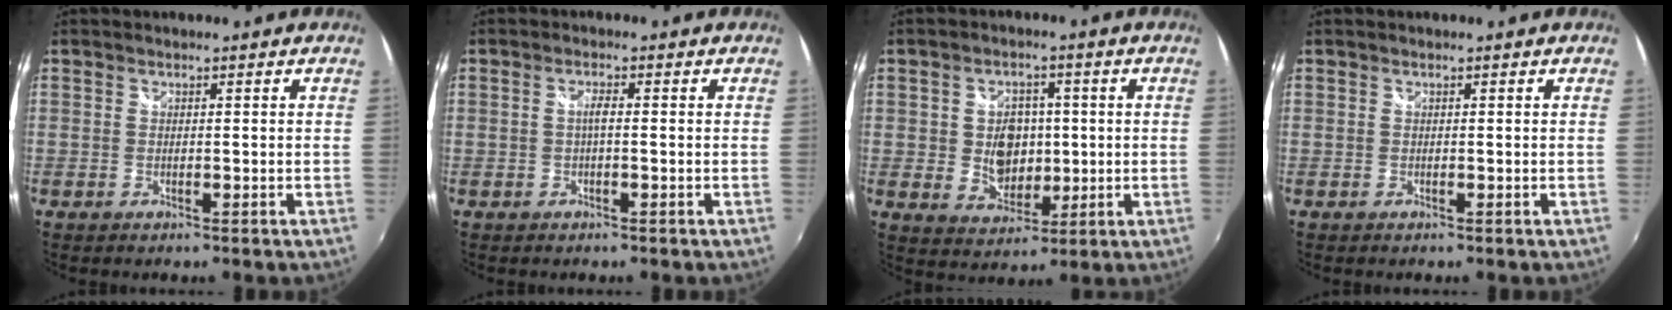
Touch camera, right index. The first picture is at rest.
{"total": 1.6, "force": [-0.2, 0.2, 1.6], "torque": [-0.030, 0.004, -0.006]}
{"total": 8.5, "force": [0.2, 6.8, 5.1], "torque": [-0.099, 0.004, 0.013]}
{"total": 0.0}